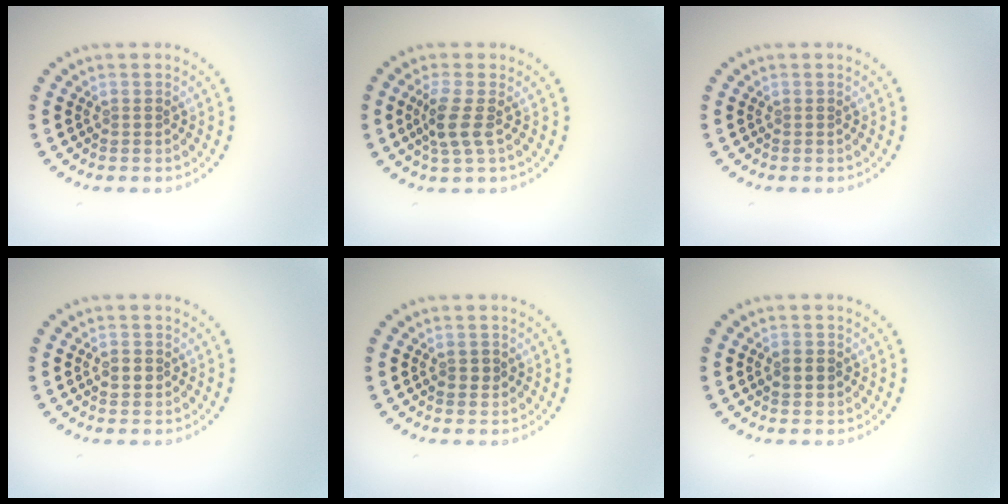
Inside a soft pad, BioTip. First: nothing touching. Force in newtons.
{"total": 2.6, "press": 2.1, "slide": 1.6}
{"total": 0.0}
{"total": 1.8, "press": 1.7, "slide": 0.2}
{"total": 1.2, "press": 1.2, "slide": 0.1}
{"total": 1.2, "press": 1.2, "slide": 0.1}